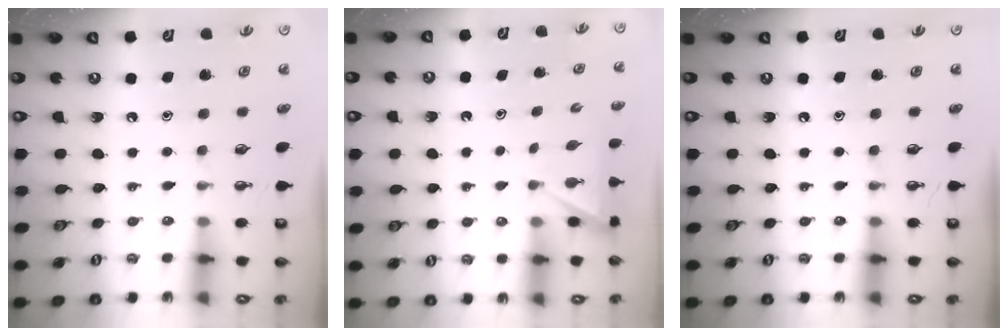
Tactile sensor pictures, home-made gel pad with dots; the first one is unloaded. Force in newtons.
{"total": 1.9, "press": 1.9, "slide": 0.2}
{"total": 0.0}